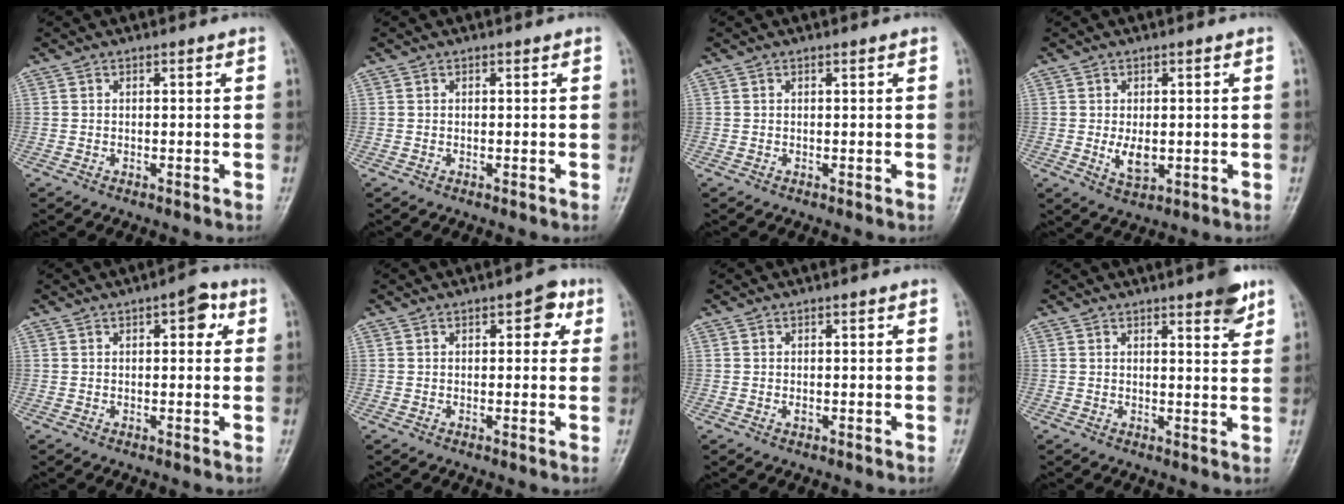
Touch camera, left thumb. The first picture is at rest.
{"total": 0.0}
{"total": 0.0}
{"total": 4.6, "force": [-0.4, 2.5, 3.9], "torque": [-0.059, -0.008, 0.000]}
{"total": 4.5, "force": [1.7, 2.1, 3.6], "torque": [-0.031, 0.003, 0.013]}
{"total": 3.9, "force": [1.5, 2.1, 3.0], "torque": [-0.016, 0.003, 0.009]}
{"total": 0.9, "force": [-0.1, 0.4, 0.8], "torque": [-0.010, 0.002, 0.001]}
{"total": 5.2, "force": [3.3, 1.2, 3.7], "torque": [-0.038, -0.018, 0.039]}